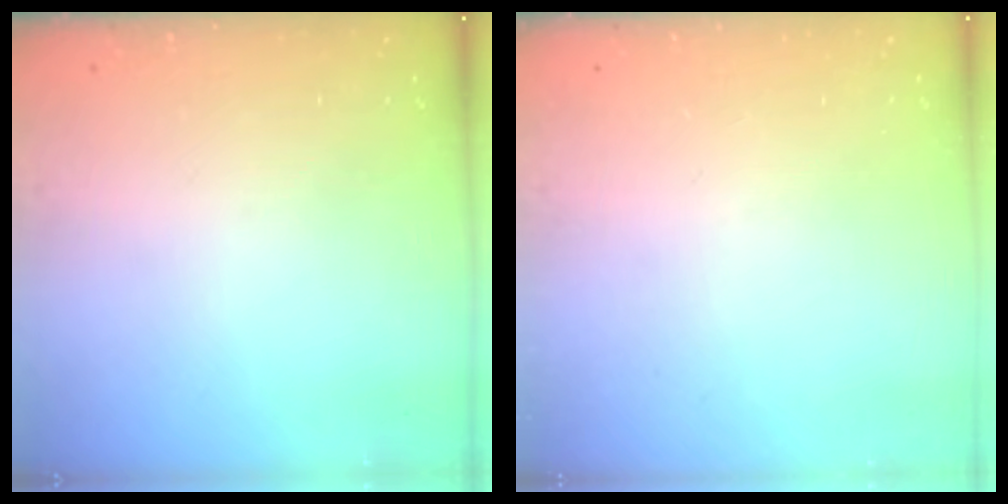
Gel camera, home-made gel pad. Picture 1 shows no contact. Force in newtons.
{"total": 0.0}